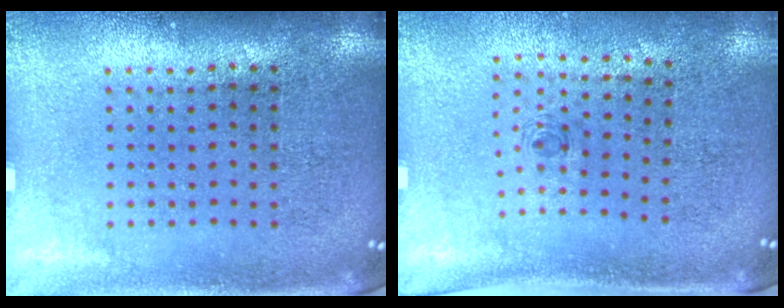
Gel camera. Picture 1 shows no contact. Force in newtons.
{"total": 0.7, "press": 0.2, "slide": 0.6}